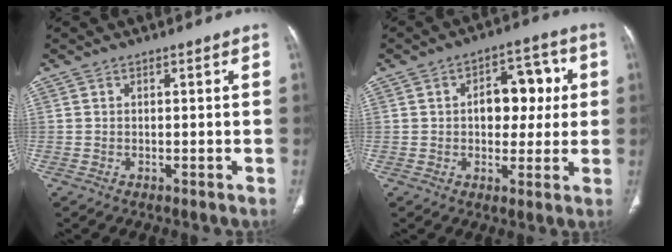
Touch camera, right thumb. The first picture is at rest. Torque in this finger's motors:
{"motor_torque": [0.81, 0.67, 0.64, -0.20, 0.01]}